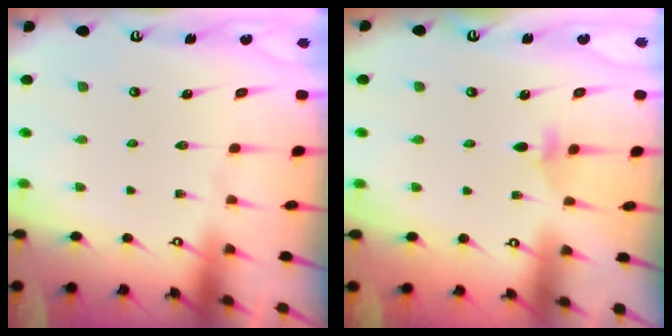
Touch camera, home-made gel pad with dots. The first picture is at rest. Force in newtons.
{"total": 3.5, "press": 3.4, "slide": 0.7}